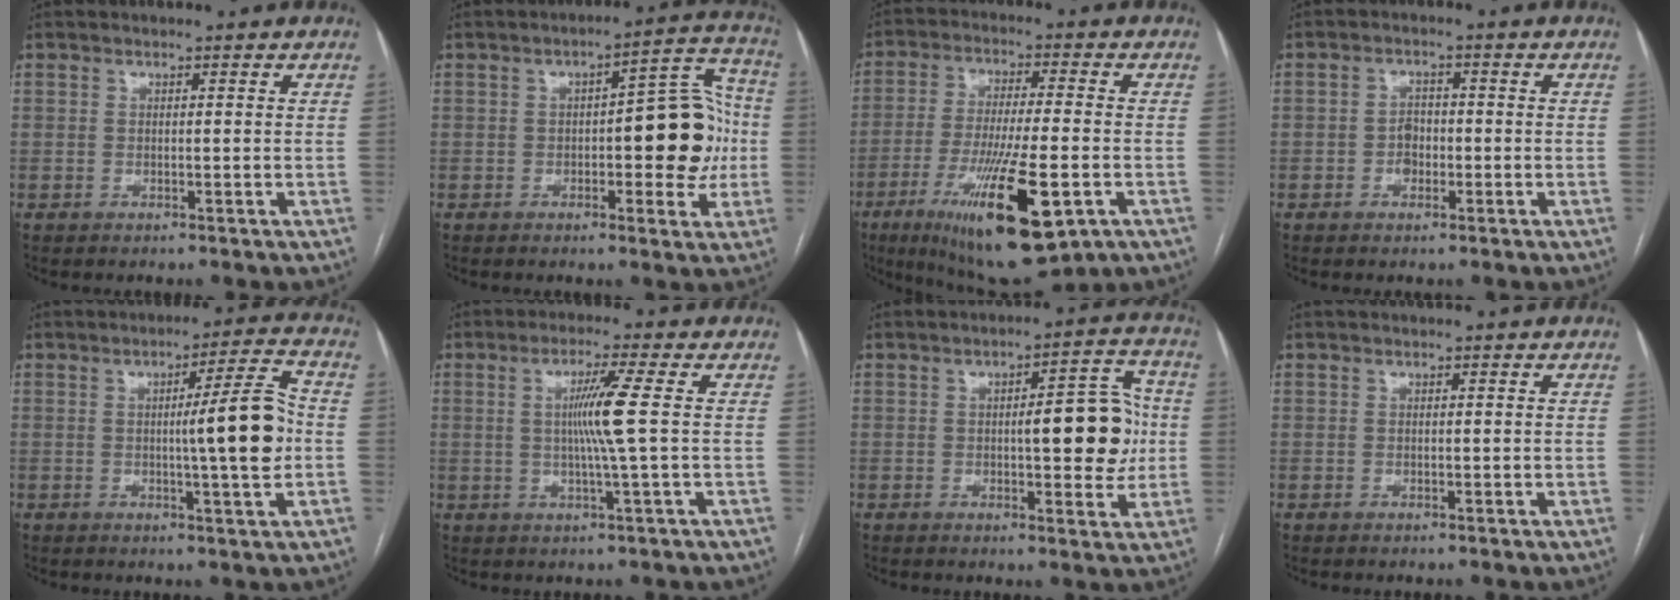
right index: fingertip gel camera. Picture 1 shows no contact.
{"total": 12.6, "force": [-0.8, 4.5, 11.8], "torque": [-0.145, 0.038, -0.006]}
{"total": 18.3, "force": [-7.8, 3.2, 16.3], "torque": [-0.278, -0.036, -0.120]}
{"total": 2.6, "force": [-1.0, 1.9, 1.6], "torque": [-0.024, 0.007, -0.018]}
{"total": 9.8, "force": [-0.5, -0.2, 9.7], "torque": [-0.137, 0.008, -0.011]}
{"total": 6.5, "force": [0.6, -1.5, 6.3], "torque": [-0.115, -0.002, 0.012]}
{"total": 10.4, "force": [0.1, 3.1, 9.9], "torque": [-0.125, 0.022, 0.004]}
{"total": 0.0}